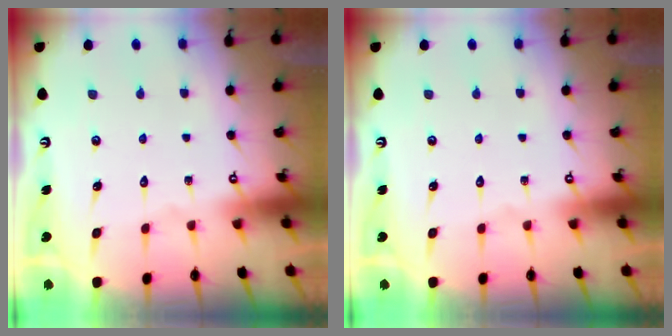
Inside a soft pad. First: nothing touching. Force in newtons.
{"total": 0.0}